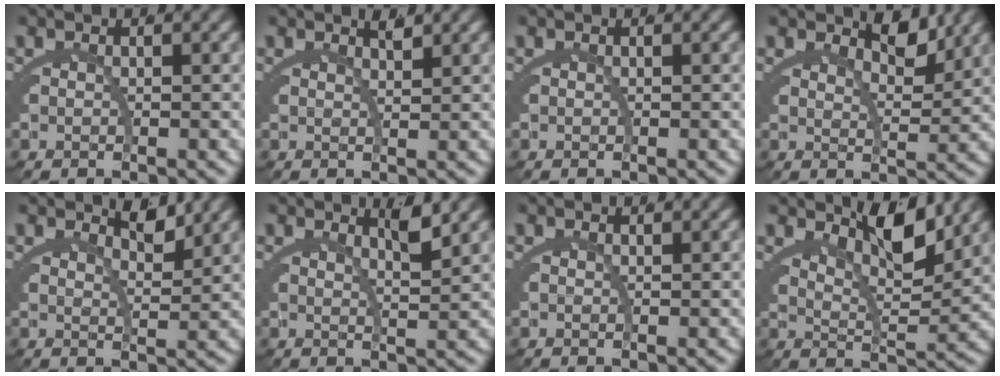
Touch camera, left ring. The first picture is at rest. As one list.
[{"total": 1.1, "force": [0.7, -0.7, 0.4], "torque": [-0.005, -0.008, 0.022]}, {"total": 0.0}, {"total": 2.8, "force": [2.4, 0.5, 1.5], "torque": [-0.022, -0.011, 0.049]}, {"total": 2.0, "force": [1.7, -0.3, 1.0], "torque": [-0.013, -0.009, 0.039]}, {"total": 1.9, "force": [1.1, -1.2, 0.9], "torque": [-0.012, -0.007, 0.029]}, {"total": 0.0}, {"total": 4.7, "force": [4.1, -0.8, 2.2], "torque": [-0.037, -0.005, 0.079]}]